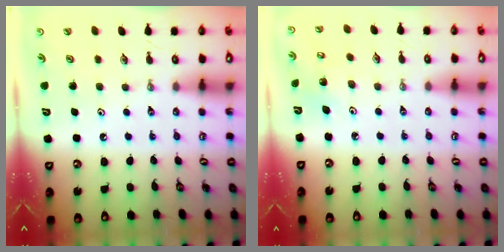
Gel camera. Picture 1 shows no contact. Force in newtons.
{"total": 3.4, "press": 3.4, "slide": 0.2}